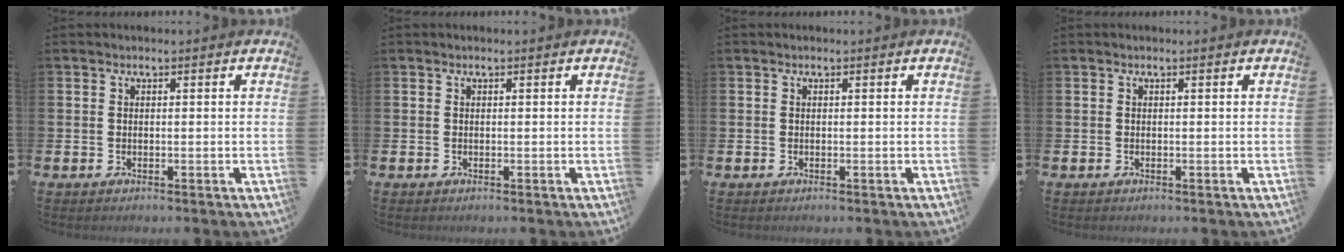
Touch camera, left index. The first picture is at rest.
{"total": 0.0}
{"total": 0.0}
{"total": 0.0}